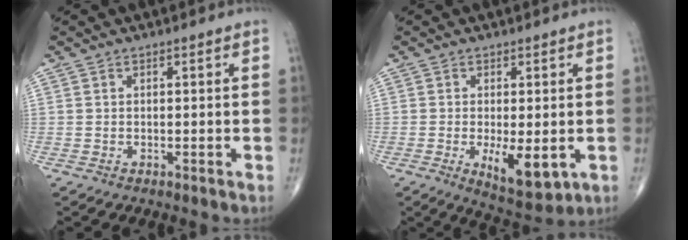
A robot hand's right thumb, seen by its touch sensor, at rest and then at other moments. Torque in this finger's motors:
{"motor_torque": [0.80, 0.77, 0.20, -0.22, 0.19]}